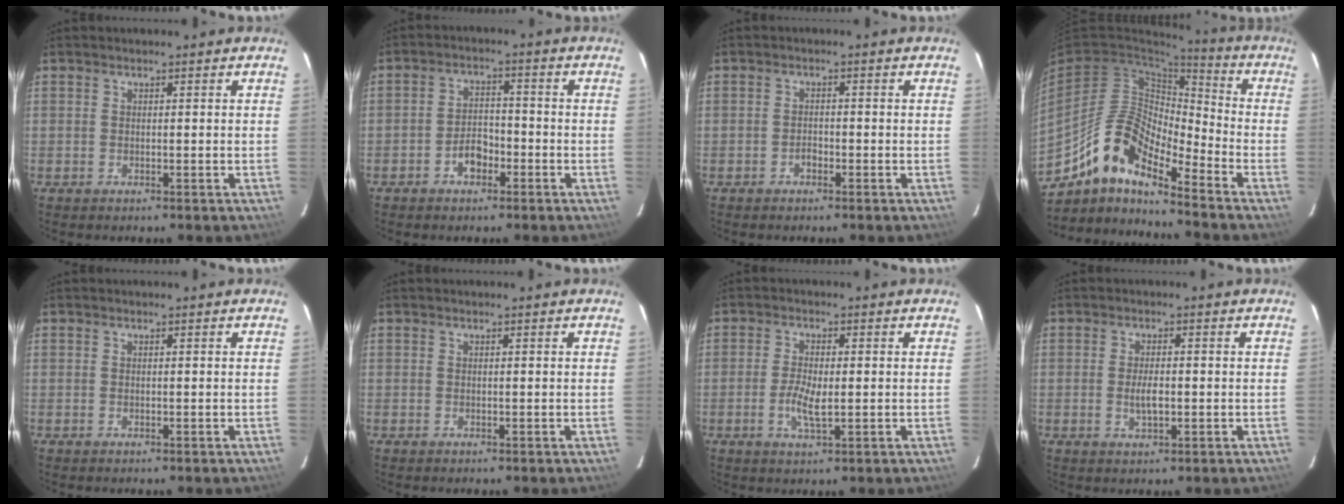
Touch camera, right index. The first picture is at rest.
{"total": 4.5, "force": [-2.6, 2.7, 2.4], "torque": [-0.049, 0.008, -0.040]}
{"total": 1.3, "force": [-0.9, 0.9, 0.4], "torque": [-0.008, 0.002, -0.014]}
{"total": 13.7, "force": [-10.0, 3.9, 8.5], "torque": [-0.156, 0.001, -0.199]}
{"total": 0.0}
{"total": 0.0}
{"total": 4.4, "force": [-0.9, 1.5, 4.1], "torque": [-0.084, -0.006, -0.019]}
{"total": 3.2, "force": [-0.5, 1.3, 2.8], "torque": [-0.052, -0.006, -0.007]}